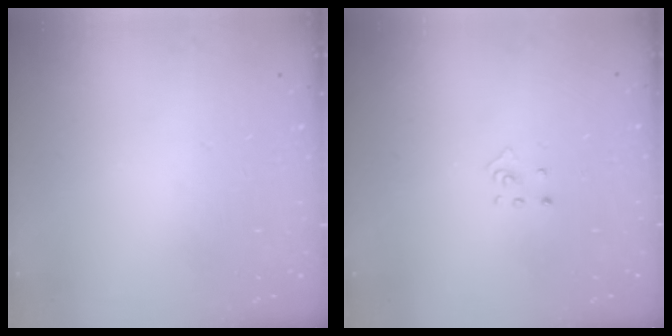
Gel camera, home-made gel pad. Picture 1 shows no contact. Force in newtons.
{"total": 2.9, "press": 2.9, "slide": 0.3}